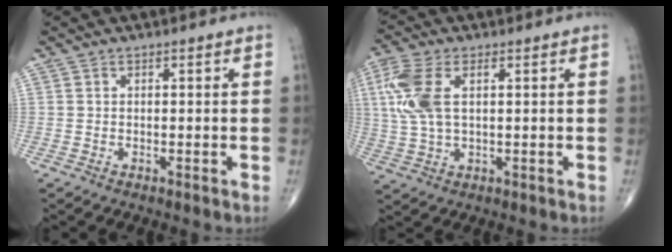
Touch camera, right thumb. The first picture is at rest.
{"total": 10.0, "force": [2.3, 5.1, 8.3], "torque": [-0.209, 0.009, 0.046]}